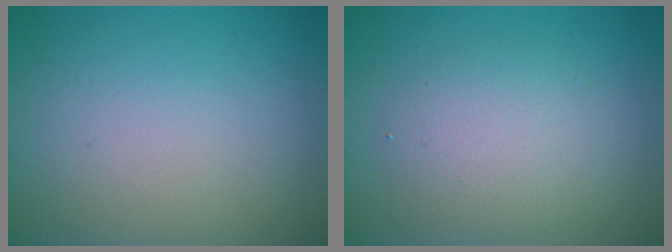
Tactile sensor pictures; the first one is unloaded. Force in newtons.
{"total": 3.4, "press": 3.3, "slide": 0.3}